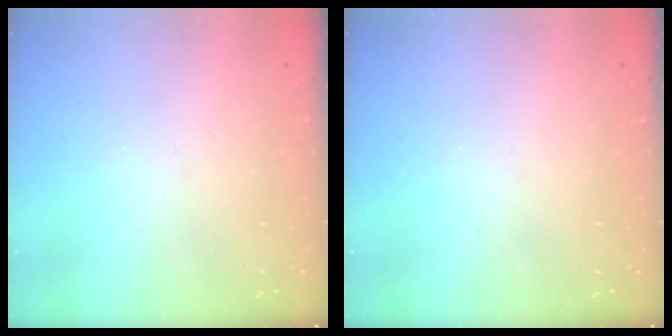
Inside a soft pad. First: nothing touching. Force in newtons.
{"total": 0.0}